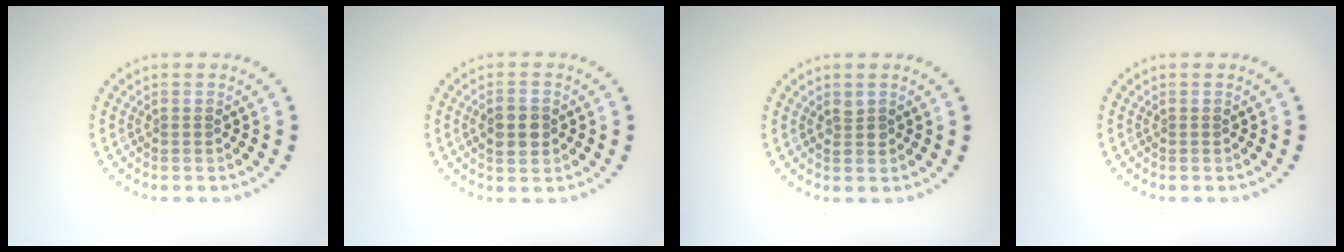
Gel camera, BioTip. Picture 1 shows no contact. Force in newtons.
{"total": 2.7, "press": 2.7, "slide": 0.1}
{"total": 0.8, "press": 0.7, "slide": 0.1}
{"total": 0.0}